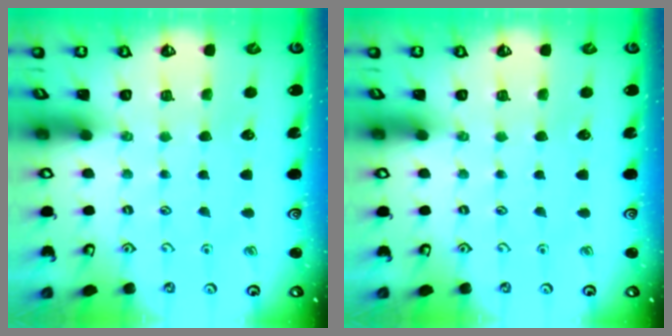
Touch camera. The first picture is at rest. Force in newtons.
{"total": 0.0}